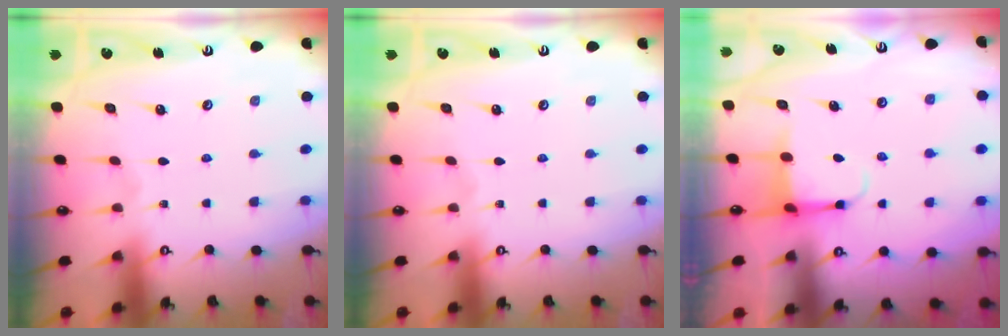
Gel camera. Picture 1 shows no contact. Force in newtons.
{"total": 0.0}
{"total": 3.9, "press": 3.7, "slide": 1.2}